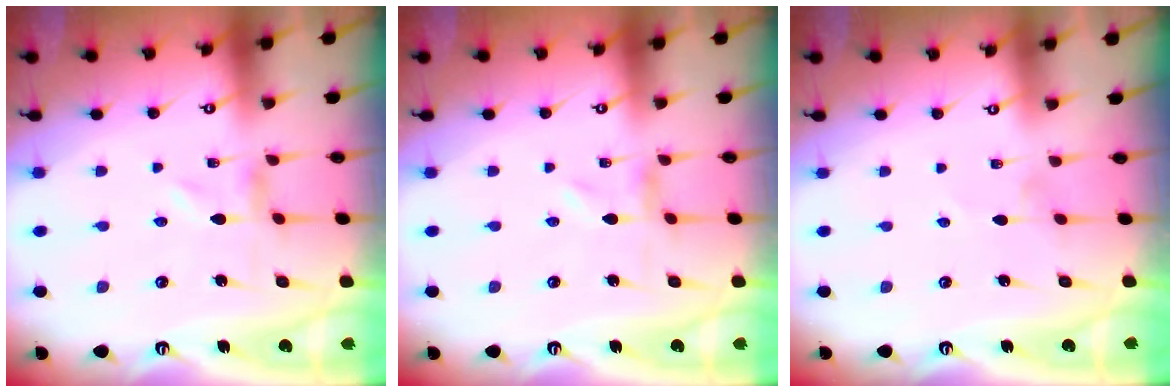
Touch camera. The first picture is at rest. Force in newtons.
{"total": 0.0}
{"total": 0.0}